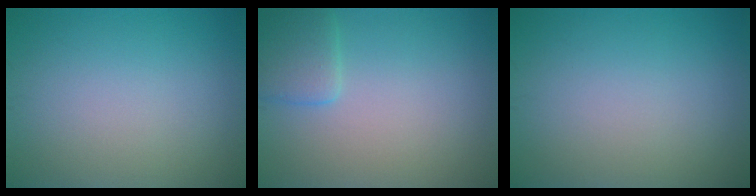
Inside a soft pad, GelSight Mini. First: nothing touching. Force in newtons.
{"total": 2.4, "press": 2.4, "slide": 0.2}
{"total": 0.0}